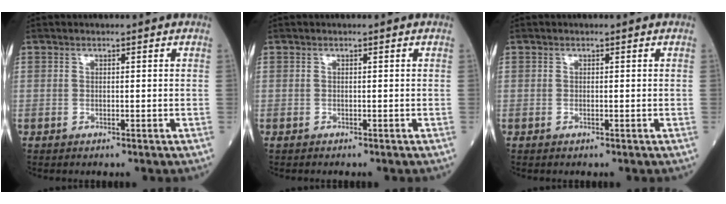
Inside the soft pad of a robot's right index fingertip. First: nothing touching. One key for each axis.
{"total": 0.0}
{"total": 0.0}